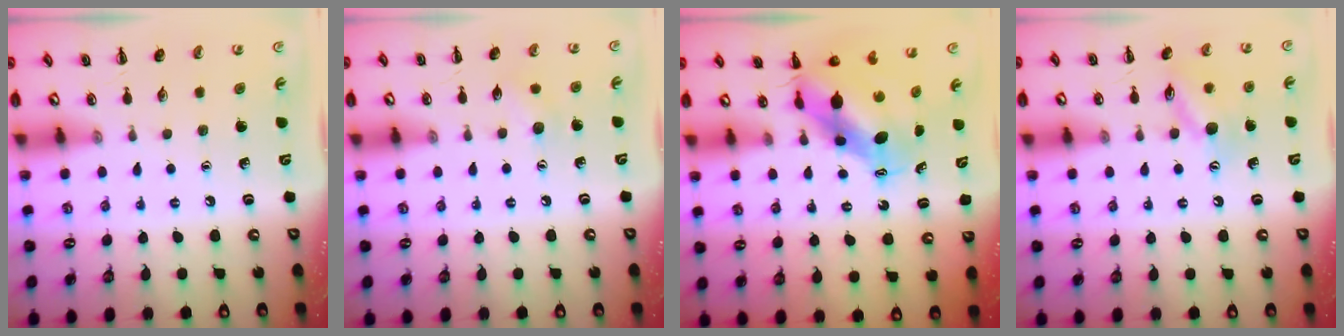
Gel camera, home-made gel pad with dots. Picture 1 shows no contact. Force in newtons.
{"total": 5.9, "press": 5.7, "slide": 1.5}
{"total": 7.9, "press": 7.7, "slide": 1.7}
{"total": 11.2, "press": 11.1, "slide": 1.7}